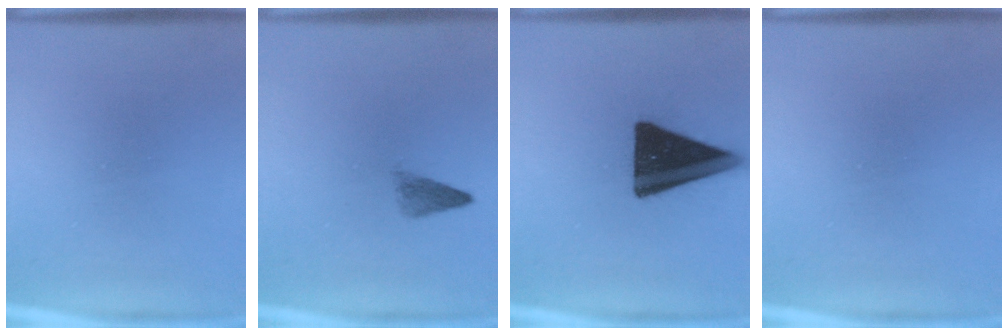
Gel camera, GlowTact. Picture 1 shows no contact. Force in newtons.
{"total": 2.1}
{"total": 19.4}
{"total": 0.0}